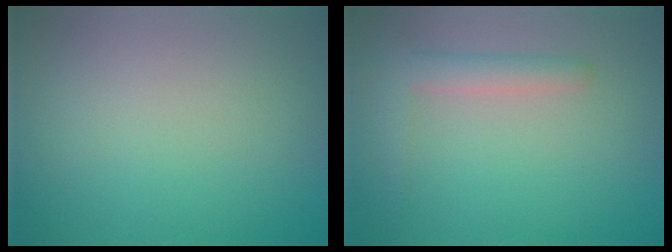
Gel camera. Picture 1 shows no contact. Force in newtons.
{"total": 2.9, "press": 2.9, "slide": 0.2}